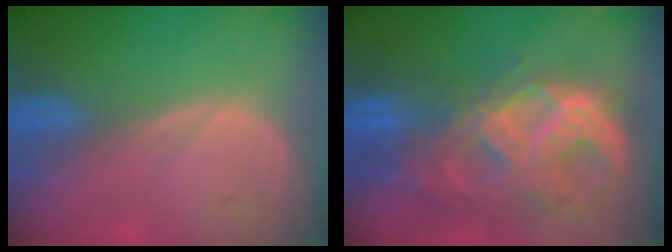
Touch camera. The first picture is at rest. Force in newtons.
{"total": 11.4, "press": 9.7, "slide": 6.1}